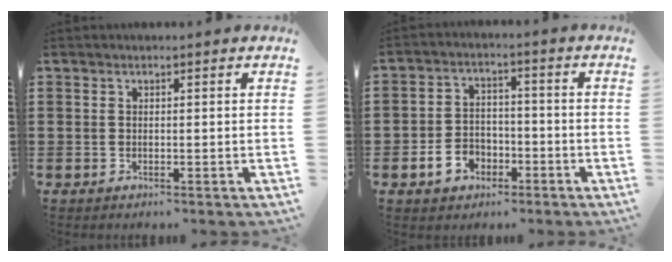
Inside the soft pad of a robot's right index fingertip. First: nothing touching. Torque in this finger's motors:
{"motor_torque": [1.08, 1.06, 0.26, 0.04]}